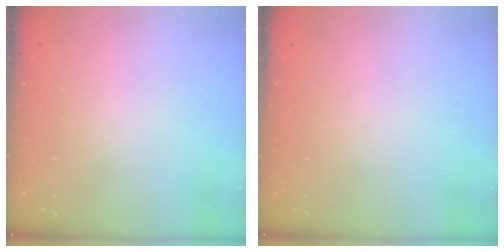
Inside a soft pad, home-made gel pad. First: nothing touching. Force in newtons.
{"total": 0.0}